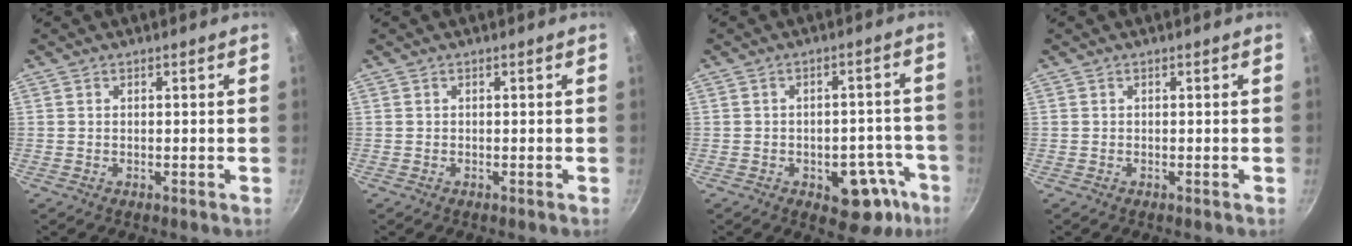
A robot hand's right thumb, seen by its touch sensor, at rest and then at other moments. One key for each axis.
{"total": 0.0}
{"total": 10.0, "fx": -4.8, "fy": 5.6, "fz": 6.7, "tx": -0.048, "ty": 0.043, "tz": -0.053}
{"total": 0.0}